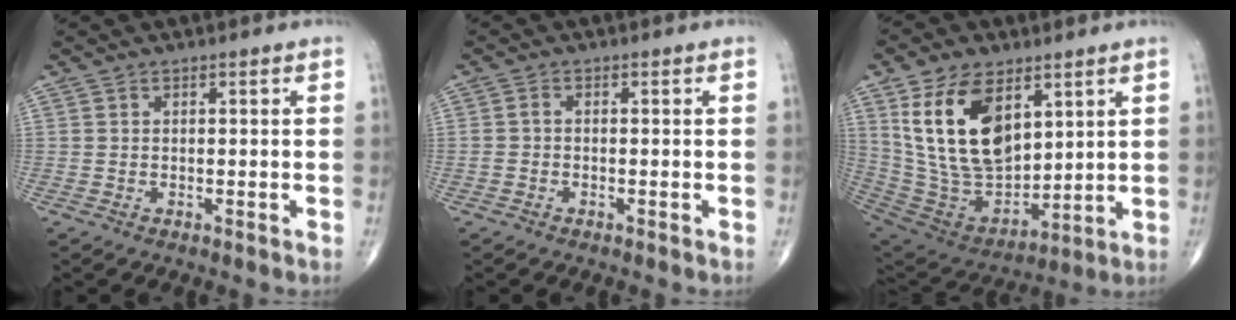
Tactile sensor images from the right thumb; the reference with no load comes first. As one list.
[{"total": 1.1, "force": [-0.2, 0.7, 0.8], "torque": [-0.018, 0.001, -0.006]}, {"total": 20.3, "force": [7.7, 11.8, 14.6], "torque": [-0.244, -0.038, 0.162]}]